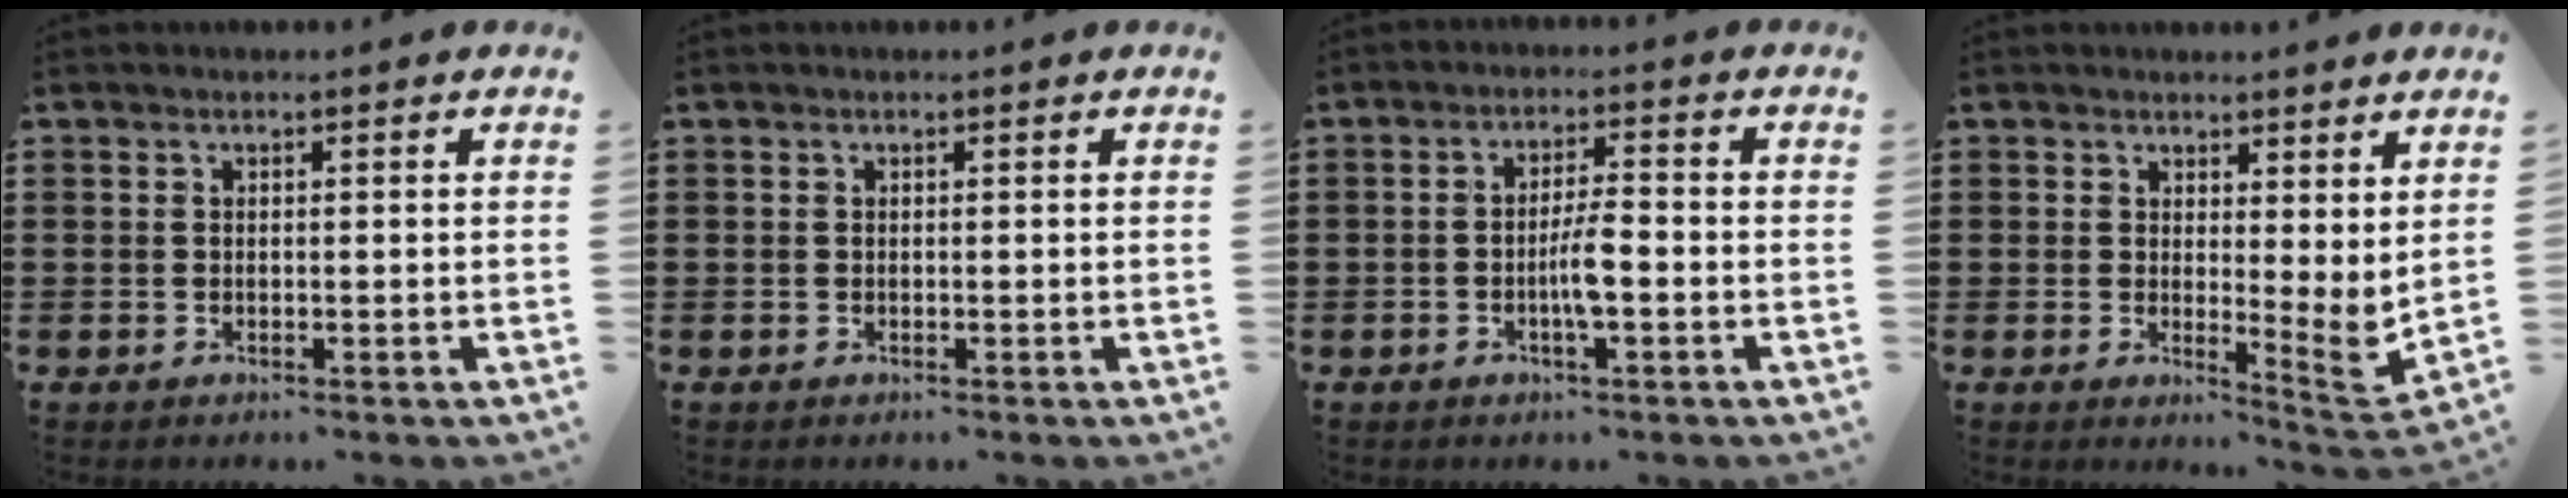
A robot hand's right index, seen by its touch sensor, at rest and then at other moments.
{"total": 0.0}
{"total": 4.4, "force": [-1.2, 0.6, 4.2], "torque": [-0.081, 0.001, -0.026]}
{"total": 4.1, "force": [3.3, 0.9, 2.2], "torque": [-0.039, -0.024, 0.060]}